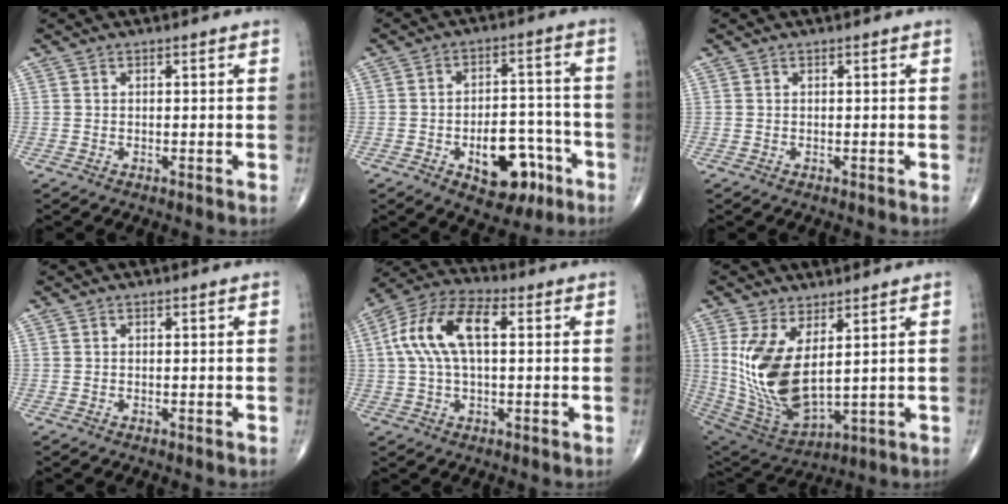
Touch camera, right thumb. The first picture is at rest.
{"total": 11.7, "force": [-5.0, 6.5, 8.3], "torque": [-0.095, 0.040, -0.067]}
{"total": 0.0}
{"total": 0.0}
{"total": 13.1, "force": [2.3, 6.4, 11.3], "torque": [-0.234, 0.034, 0.038]}
{"total": 15.4, "force": [3.3, 7.2, 13.2], "torque": [-0.263, -0.033, 0.089]}